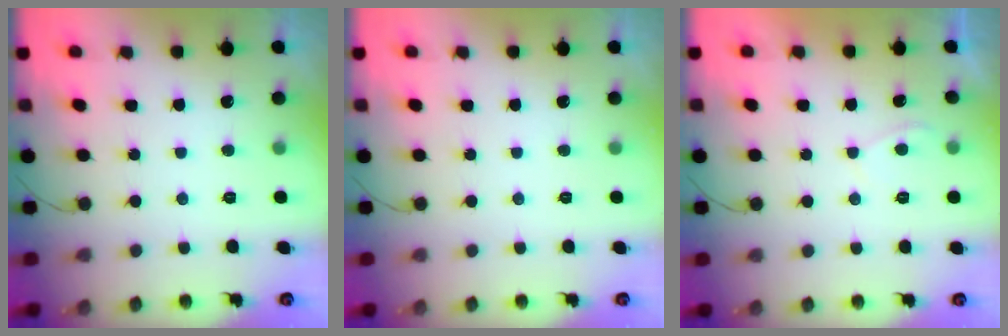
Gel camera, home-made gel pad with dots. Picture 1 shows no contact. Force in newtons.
{"total": 0.0}
{"total": 1.4, "press": 1.2, "slide": 0.6}